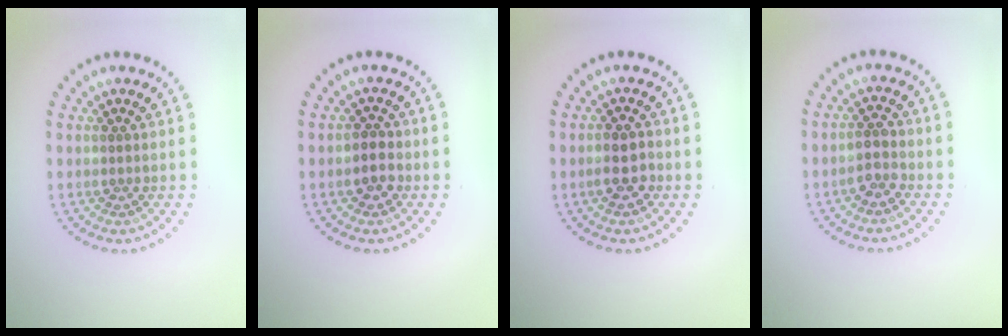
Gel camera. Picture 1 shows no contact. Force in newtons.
{"total": 2.0, "press": 2.0, "slide": 0.6}
{"total": 2.5, "press": 2.4, "slide": 0.6}
{"total": 1.8, "press": 1.7, "slide": 0.4}